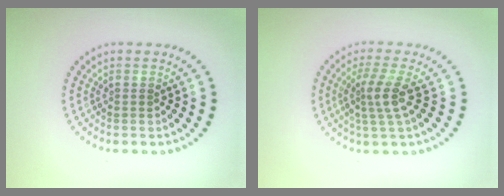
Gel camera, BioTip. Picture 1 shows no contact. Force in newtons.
{"total": 2.9, "press": 2.2, "slide": 1.8}